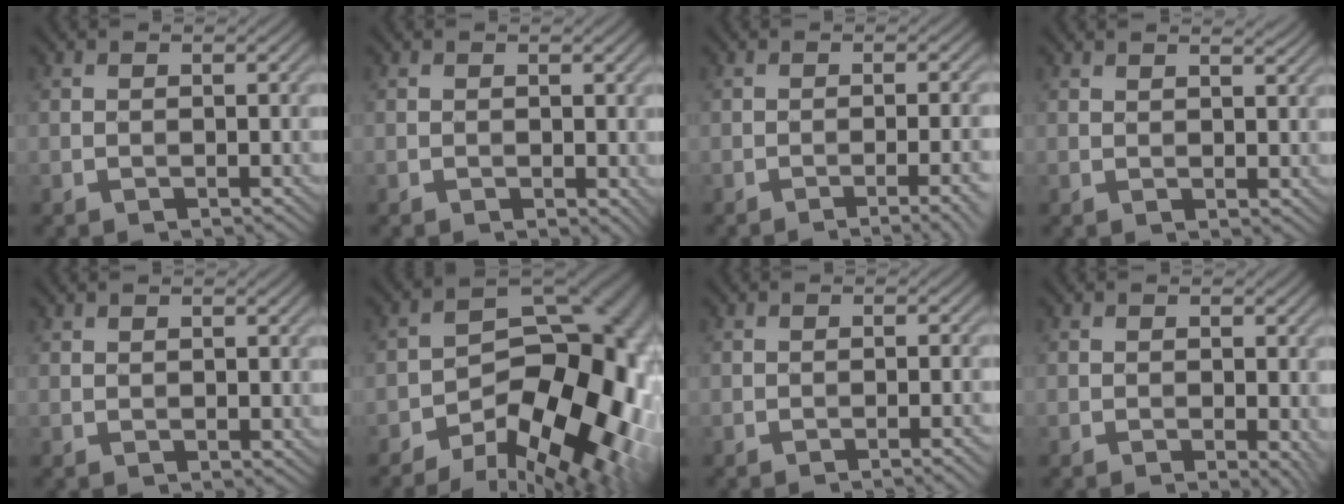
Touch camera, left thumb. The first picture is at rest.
{"total": 1.3, "force": [0.2, 0.9, 0.9], "torque": [-0.013, -0.006, 0.005]}
{"total": 5.0, "force": [-2.4, 0.9, 4.3], "torque": [-0.054, 0.009, -0.036]}
{"total": 2.0, "force": [1.6, 0.5, 1.2], "torque": [-0.019, -0.005, 0.033]}
{"total": 1.0, "force": [0.7, 0.4, 0.6], "torque": [-0.011, -0.002, 0.017]}
{"total": 18.9, "force": [-6.3, 11.2, 13.8], "torque": [-0.158, -0.022, -0.077]}
{"total": 1.9, "force": [-0.8, 0.3, 1.7], "torque": [-0.019, 0.007, -0.017]}
{"total": 2.2, "force": [-0.1, 1.1, 1.9], "torque": [-0.023, -0.005, -0.001]}